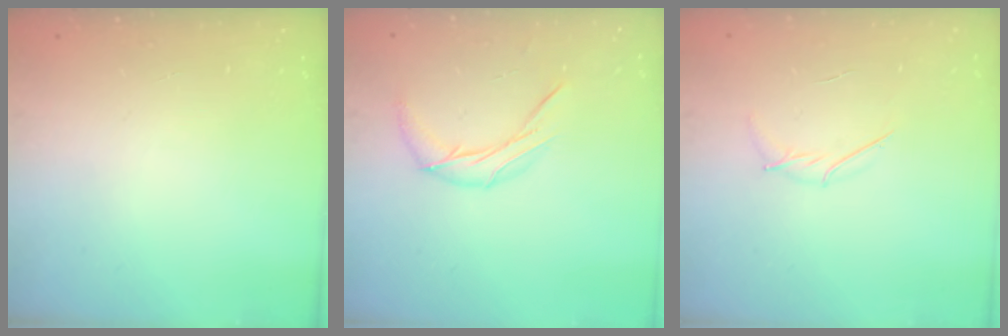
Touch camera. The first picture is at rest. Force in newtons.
{"total": 8.4, "press": 8.4, "slide": 0.3}
{"total": 4.1, "press": 4.0, "slide": 1.0}